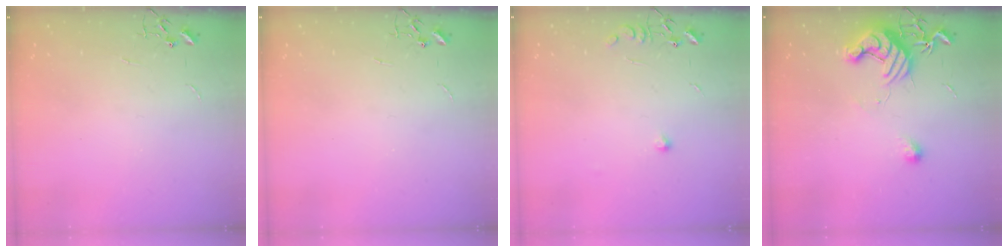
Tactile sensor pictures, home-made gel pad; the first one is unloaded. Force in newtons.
{"total": 0.0}
{"total": 7.8, "press": 7.8, "slide": 0.5}
{"total": 11.7, "press": 11.7, "slide": 0.4}